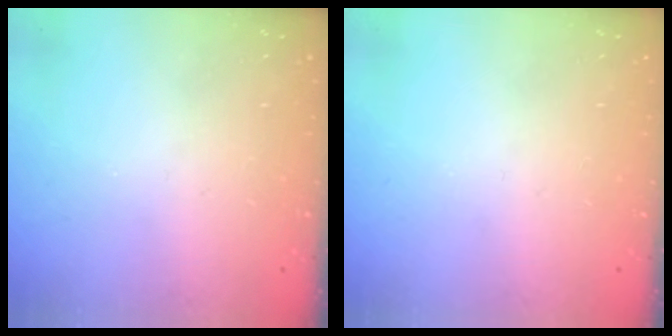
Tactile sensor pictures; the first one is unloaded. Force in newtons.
{"total": 0.0}